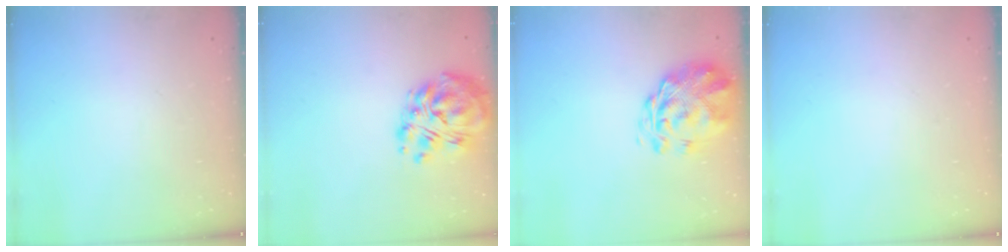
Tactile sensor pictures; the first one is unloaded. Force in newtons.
{"total": 12.4, "press": 11.7, "slide": 4.2}
{"total": 2.8, "press": 2.5, "slide": 1.3}
{"total": 0.0}